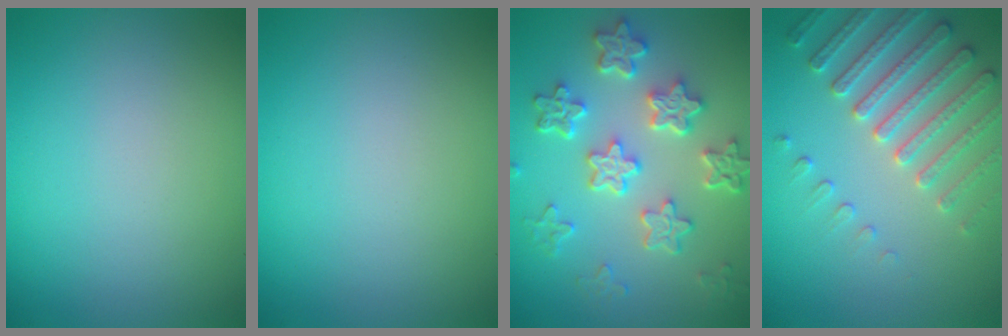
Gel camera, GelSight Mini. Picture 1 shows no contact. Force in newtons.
{"total": 0.0}
{"total": 6.5, "press": 5.0, "slide": 4.2}
{"total": 4.5, "press": 4.4, "slide": 1.2}